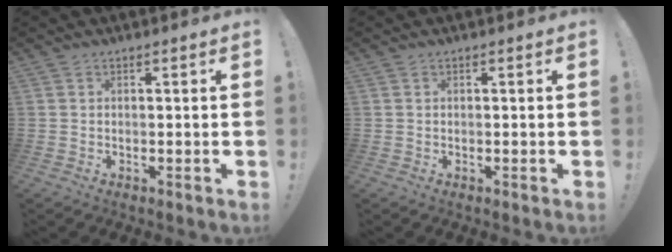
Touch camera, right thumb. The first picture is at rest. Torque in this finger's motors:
{"motor_torque": [-0.06, -0.01, -0.36, 0.15, 0.01]}